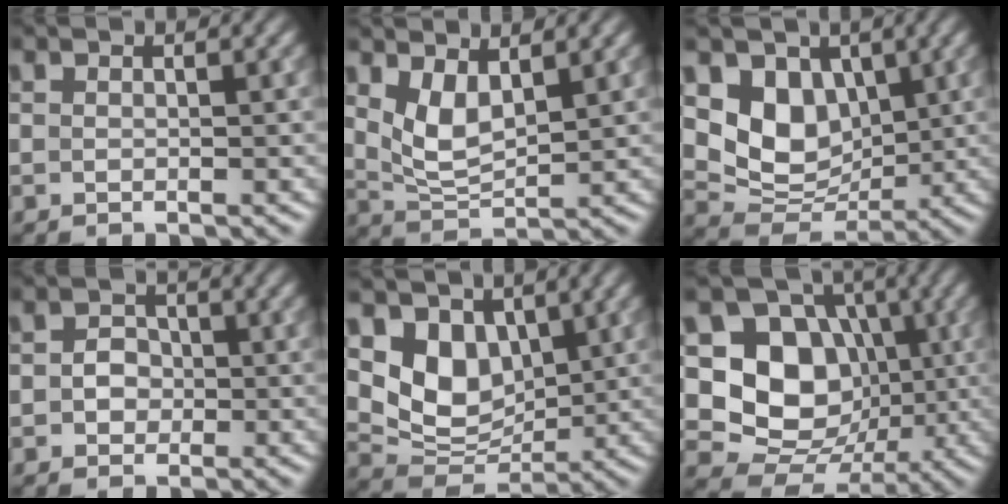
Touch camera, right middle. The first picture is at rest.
{"total": 3.7, "force": [1.7, 1.7, 2.8], "torque": [-0.063, -0.008, 0.040]}
{"total": 6.3, "force": [2.0, 4.9, 3.5], "torque": [-0.062, -0.017, 0.035]}
{"total": 2.1, "force": [-0.2, 1.8, 1.0], "torque": [-0.001, 0.001, -0.014]}
{"total": 5.9, "force": [2.3, 4.4, 3.3], "torque": [-0.062, -0.018, 0.042]}
{"total": 10.0, "force": [0.6, 8.3, 5.6], "torque": [-0.086, -0.008, -0.009]}